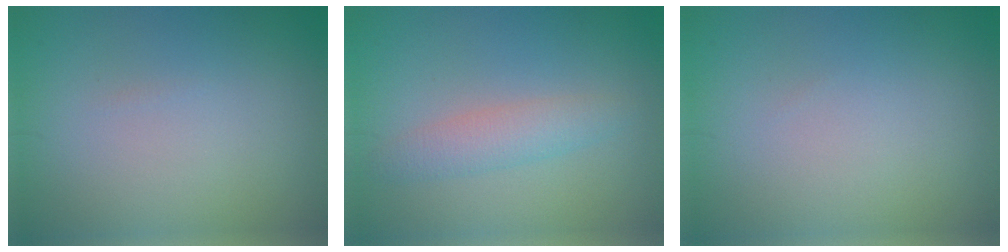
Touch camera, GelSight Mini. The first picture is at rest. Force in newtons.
{"total": 2.5, "press": 2.5, "slide": 0.2}
{"total": 0.0}